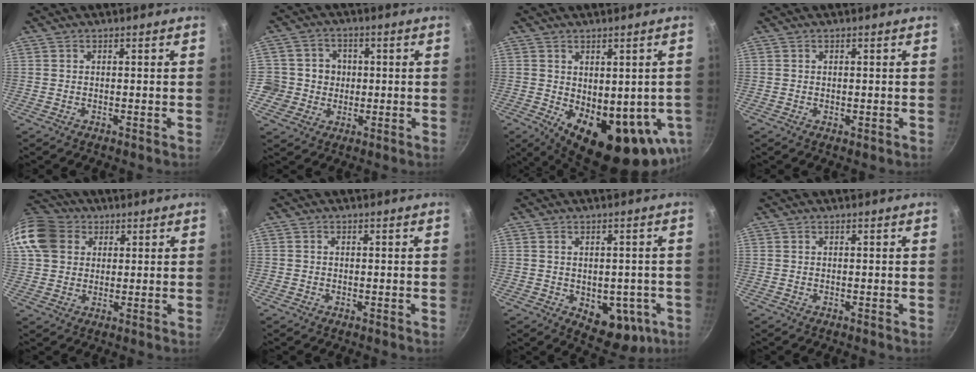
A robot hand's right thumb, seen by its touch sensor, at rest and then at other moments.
{"total": 7.1, "force": [-0.1, 7.0, 1.2], "torque": [0.028, 0.013, -0.009]}
{"total": 16.9, "force": [-3.3, 8.6, 14.2], "torque": [-0.161, -0.030, -0.025]}
{"total": 0.6, "force": [0.0, 0.4, 0.5], "torque": [-0.005, -0.002, -0.001]}
{"total": 12.6, "force": [4.2, 10.2, 6.1], "torque": [-0.110, 0.013, 0.068]}
{"total": 0.6, "force": [-0.1, 0.6, 0.1], "torque": [0.000, 0.001, -0.003]}
{"total": 10.5, "force": [-2.7, 6.7, 7.6], "torque": [-0.054, -0.002, -0.022]}
{"total": 0.0}